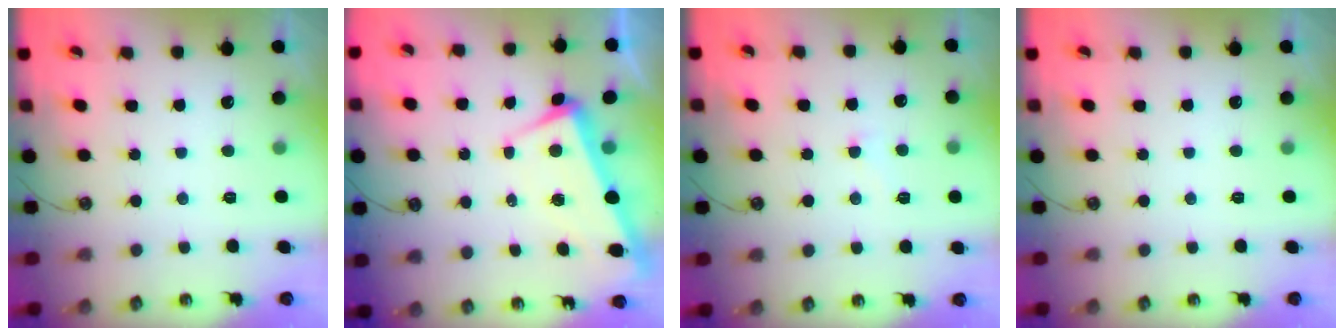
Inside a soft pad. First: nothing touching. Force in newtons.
{"total": 3.0, "press": 2.8, "slide": 0.9}
{"total": 4.5, "press": 4.4, "slide": 1.0}
{"total": 0.0}